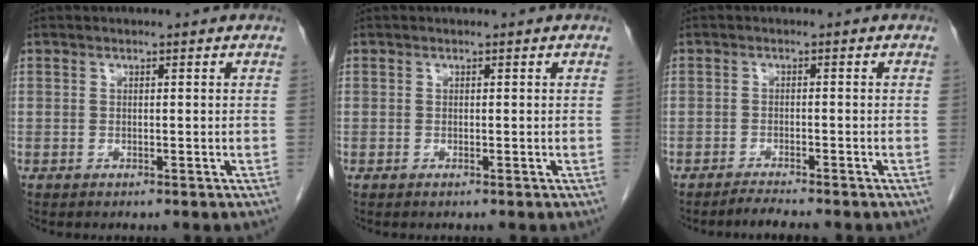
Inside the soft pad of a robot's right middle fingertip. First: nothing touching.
{"total": 0.0}
{"total": 2.2, "force": [-2.1, -0.4, 0.5], "torque": [-0.016, -0.010, -0.038]}